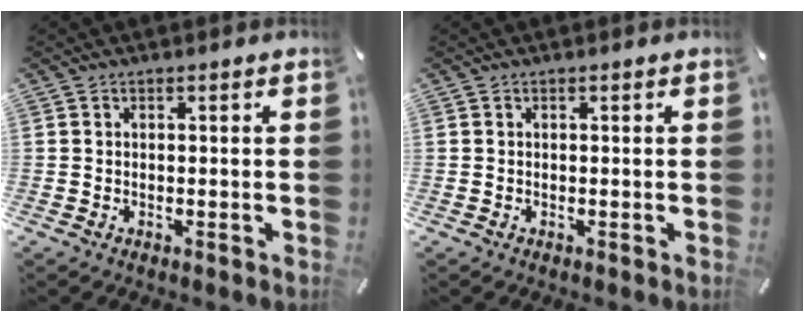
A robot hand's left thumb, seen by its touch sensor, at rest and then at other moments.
{"total": 0.0}